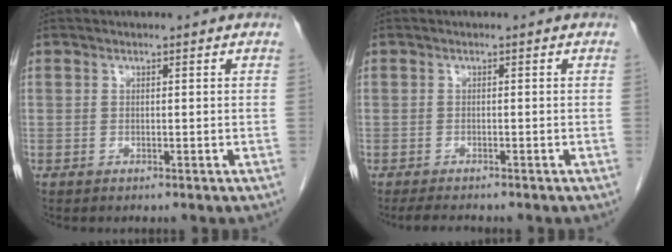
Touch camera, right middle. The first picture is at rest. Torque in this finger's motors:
{"motor_torque": [0.01, -0.01, 0.00, 0.00]}